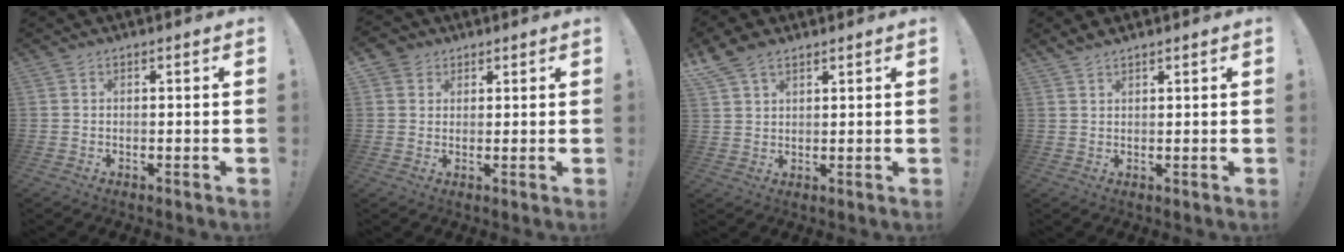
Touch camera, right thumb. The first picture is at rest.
{"total": 3.8, "force": [2.0, 3.2, 0.6], "torque": [-0.004, -0.006, 0.037]}
{"total": 7.0, "force": [5.0, 3.7, 3.3], "torque": [-0.056, -0.019, 0.097]}
{"total": 2.4, "force": [2.2, 0.6, 0.8], "torque": [-0.009, -0.013, 0.040]}